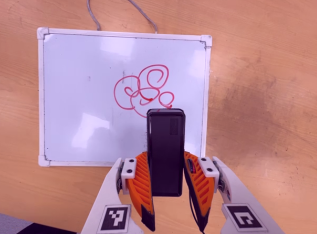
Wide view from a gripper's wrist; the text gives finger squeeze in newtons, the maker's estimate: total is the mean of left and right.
{"total": 4.5, "left": 3.1, "right": 5.9}